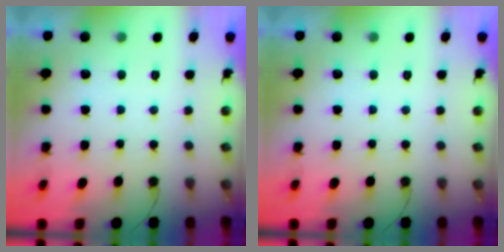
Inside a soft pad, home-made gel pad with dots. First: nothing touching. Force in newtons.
{"total": 0.0}